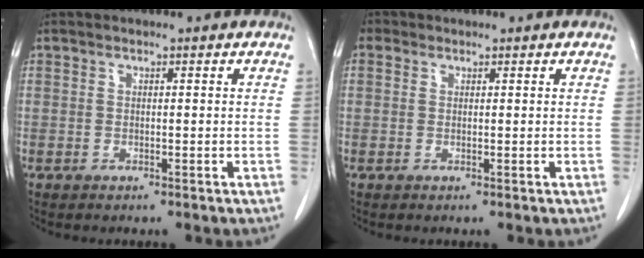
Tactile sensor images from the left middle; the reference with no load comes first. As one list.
[{"total": 1.3, "force": [0.6, 1.1, 0.3], "torque": [0.000, 0.005, 0.007]}]